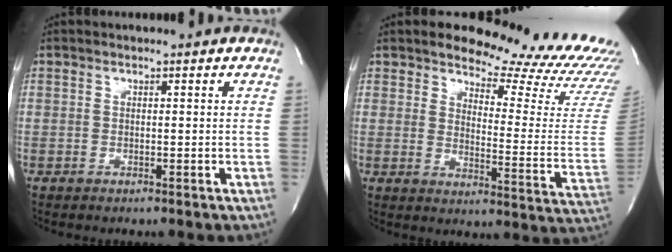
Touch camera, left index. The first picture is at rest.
{"total": 20.8, "force": [19.7, 2.9, 5.8], "torque": [-0.068, -0.134, 0.218]}